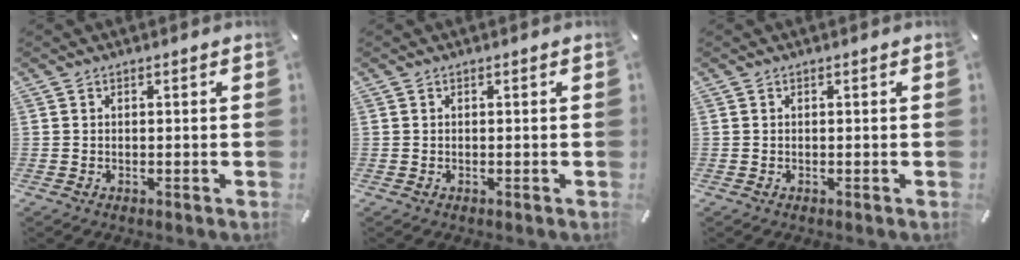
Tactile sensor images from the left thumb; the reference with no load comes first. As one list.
[{"total": 0.0}, {"total": 0.0}]